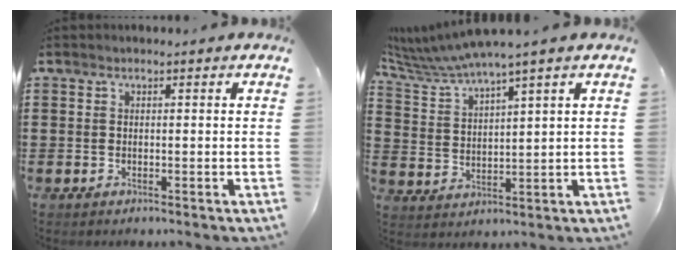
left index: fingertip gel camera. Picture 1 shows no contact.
{"total": 5.0, "force": [4.4, -0.7, 2.1], "torque": [-0.062, -0.031, 0.073]}